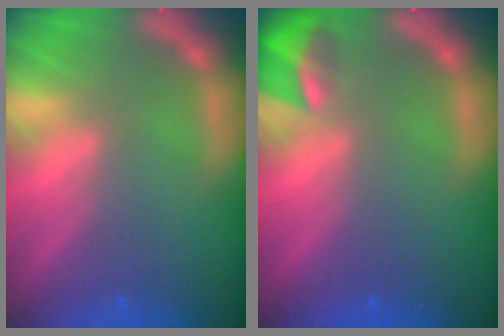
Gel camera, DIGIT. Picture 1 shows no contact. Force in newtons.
{"total": 3.4}